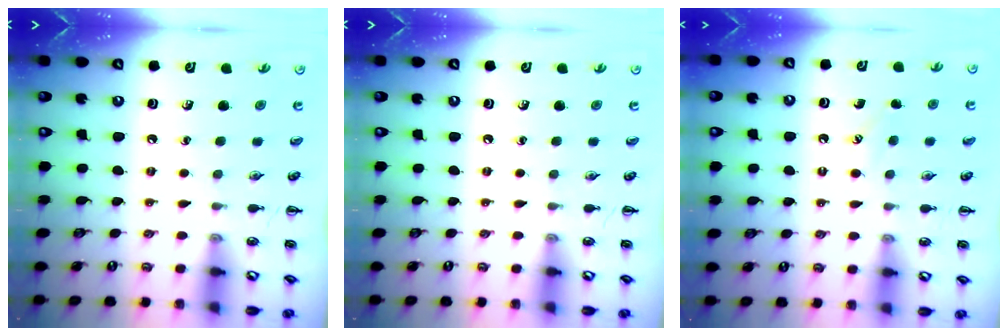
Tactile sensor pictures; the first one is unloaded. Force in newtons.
{"total": 0.0}
{"total": 2.5, "press": 2.5, "slide": 0.6}